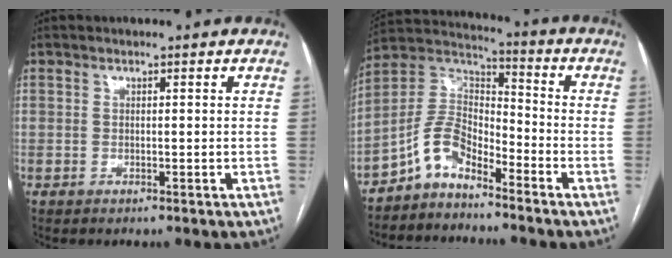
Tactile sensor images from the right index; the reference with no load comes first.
{"total": 8.3, "force": [-5.8, 3.7, 4.7], "torque": [-0.102, 0.029, -0.120]}